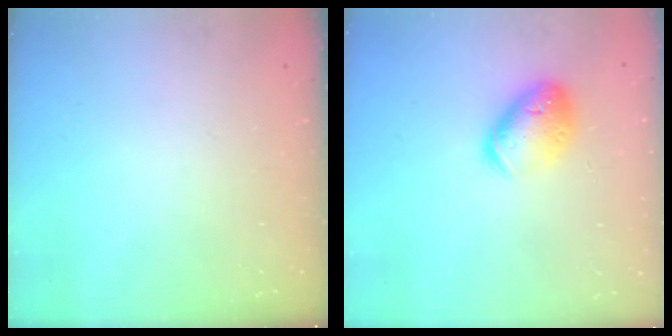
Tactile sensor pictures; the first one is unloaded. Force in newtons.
{"total": 14.0, "press": 13.8, "slide": 2.0}